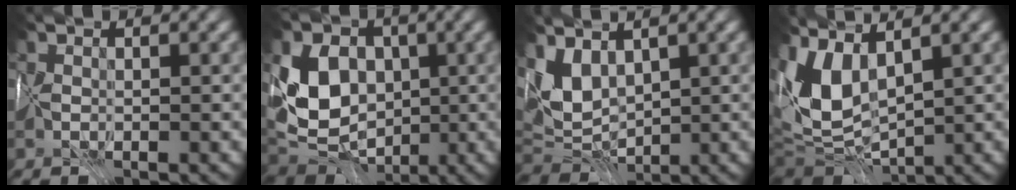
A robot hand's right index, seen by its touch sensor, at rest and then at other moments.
{"total": 7.1, "force": [1.1, 5.7, 4.1], "torque": [-0.080, -0.005, 0.014]}
{"total": 3.3, "force": [2.4, 1.5, 1.7], "torque": [-0.044, -0.001, 0.048]}
{"total": 6.7, "force": [2.2, 3.6, 5.2], "torque": [-0.129, 0.001, 0.040]}